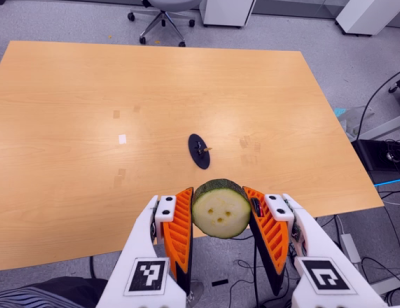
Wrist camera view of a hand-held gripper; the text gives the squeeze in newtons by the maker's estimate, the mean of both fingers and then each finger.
{"total": 7.3, "left": 6.8, "right": 7.9}